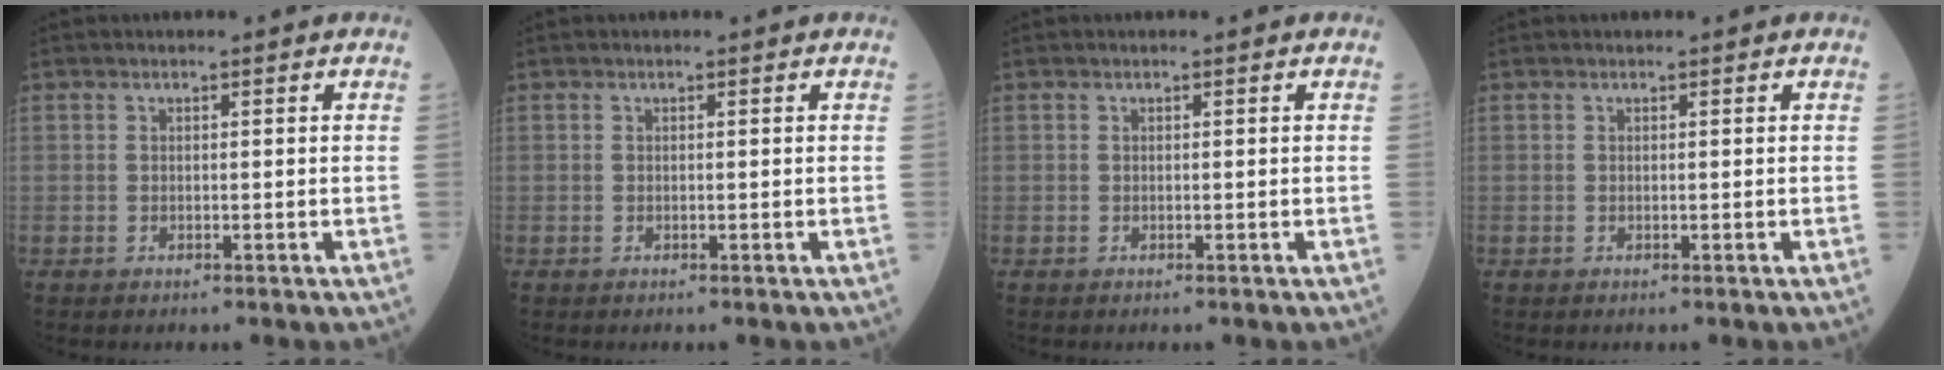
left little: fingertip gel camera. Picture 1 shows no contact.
{"total": 0.0}
{"total": 0.0}
{"total": 0.0}